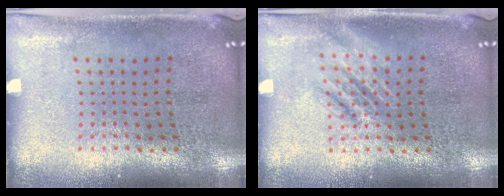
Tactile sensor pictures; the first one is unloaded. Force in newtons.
{"total": 1.2, "press": 1.2, "slide": 0.2}